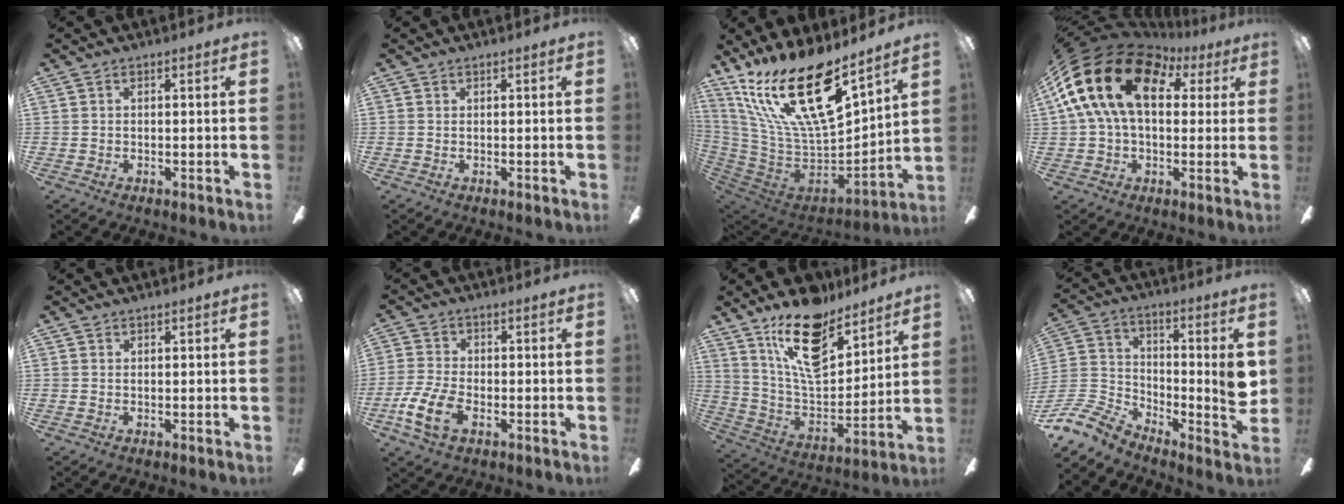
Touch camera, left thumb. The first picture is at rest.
{"total": 0.0}
{"total": 26.2, "force": [15.6, 9.6, 18.7], "torque": [-0.355, -0.099, 0.277]}
{"total": 20.6, "force": [6.5, 12.5, 15.0], "torque": [-0.310, -0.002, 0.110]}
{"total": 0.0}
{"total": 9.1, "force": [-3.3, 5.2, 6.7], "torque": [-0.146, 0.002, -0.058]}
{"total": 18.6, "force": [13.0, 8.3, 10.5], "torque": [-0.182, -0.075, 0.229]}
{"total": 13.8, "force": [-6.9, 6.1, 10.2], "torque": [-0.209, 0.035, -0.129]}